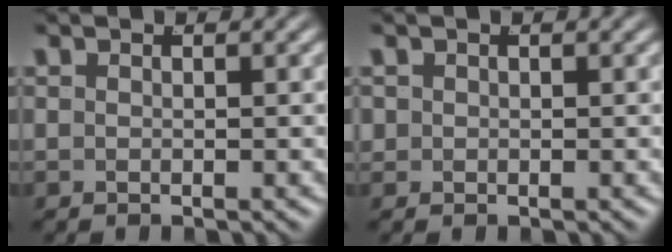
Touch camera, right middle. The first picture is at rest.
{"total": 0.8, "force": [0.0, 0.8, 0.1], "torque": [-0.005, -0.010, 0.004]}